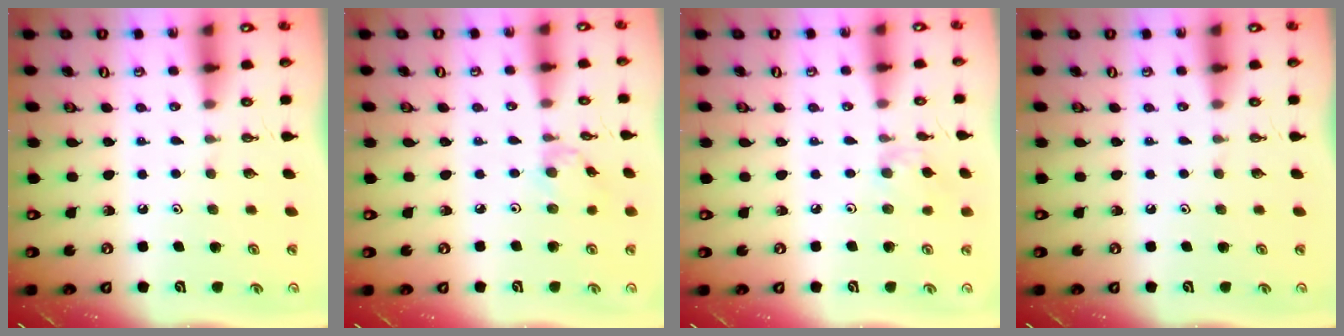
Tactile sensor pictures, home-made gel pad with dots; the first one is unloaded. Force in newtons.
{"total": 2.6, "press": 2.5, "slide": 0.5}
{"total": 3.4, "press": 3.3, "slide": 0.6}
{"total": 0.0}